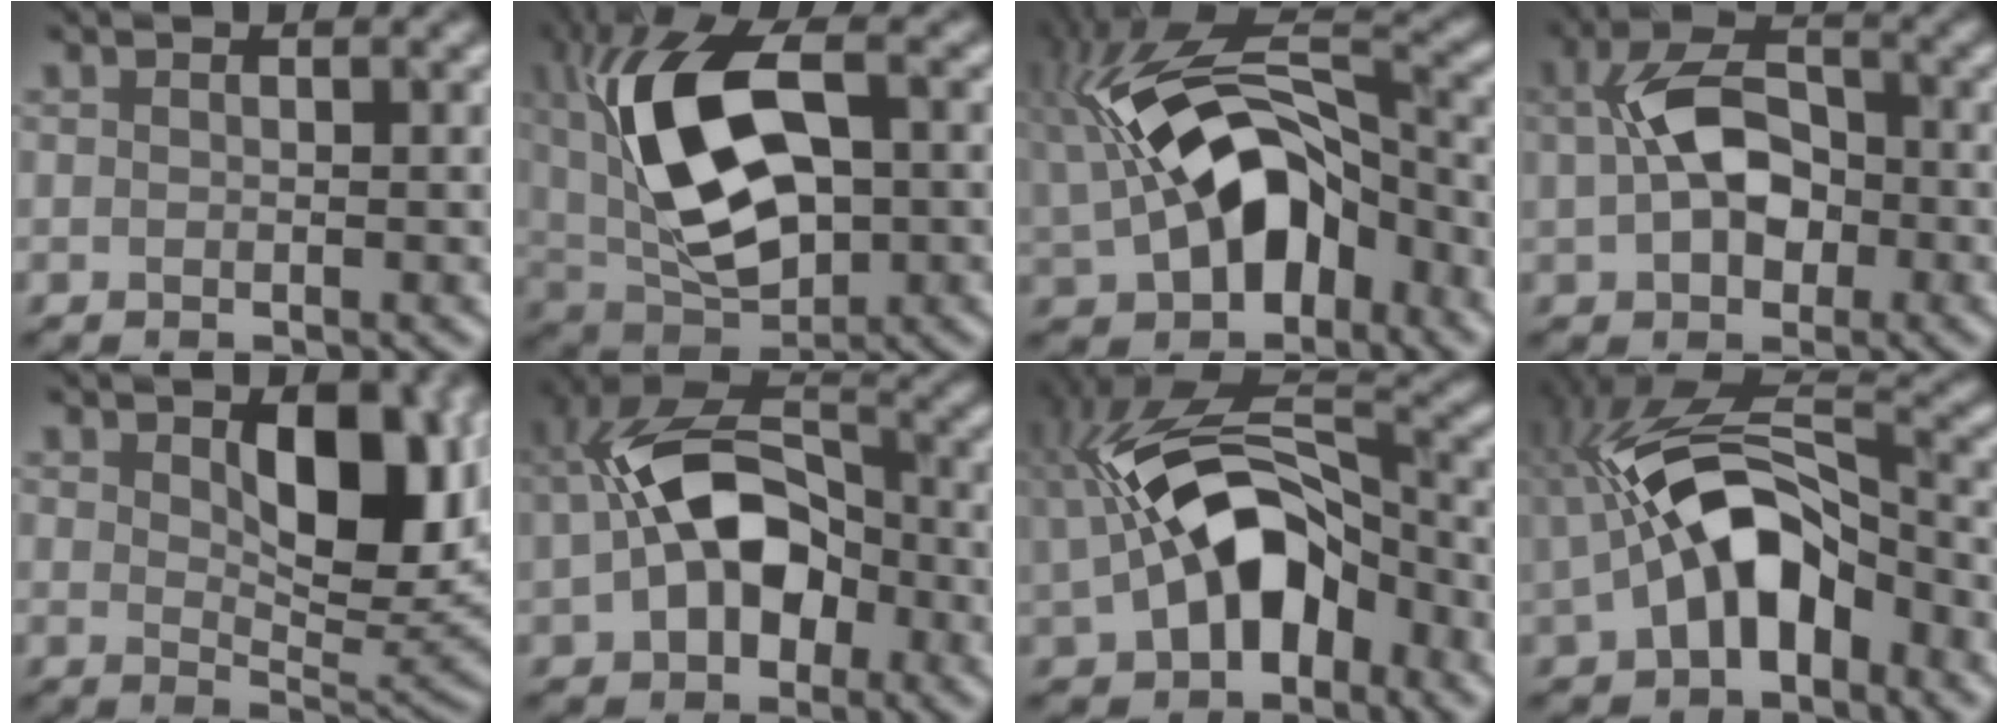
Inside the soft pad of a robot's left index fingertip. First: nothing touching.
{"total": 12.2, "force": [1.4, 6.3, 10.4], "torque": [-0.217, 0.008, 0.026]}
{"total": 12.2, "force": [-2.0, 7.4, 9.5], "torque": [-0.173, 0.005, -0.036]}
{"total": 6.0, "force": [-0.4, 4.0, 4.4], "torque": [-0.092, 0.004, -0.007]}
{"total": 8.7, "force": [1.9, 4.1, 7.4], "torque": [-0.116, -0.005, 0.039]}
{"total": 9.1, "force": [-1.4, 5.8, 6.8], "torque": [-0.136, 0.010, -0.028]}
{"total": 10.2, "force": [-1.9, 6.1, 7.9], "torque": [-0.149, 0.011, -0.031]}
{"total": 8.9, "force": [-2.1, 4.8, 7.1], "torque": [-0.141, 0.016, -0.037]}